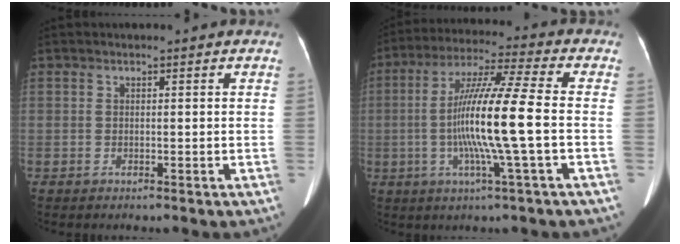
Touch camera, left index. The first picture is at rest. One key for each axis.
{"total": 13.7, "fx": -1.9, "fy": -0.8, "fz": 13.6, "tx": -0.253, "ty": 0.001, "tz": -0.043}